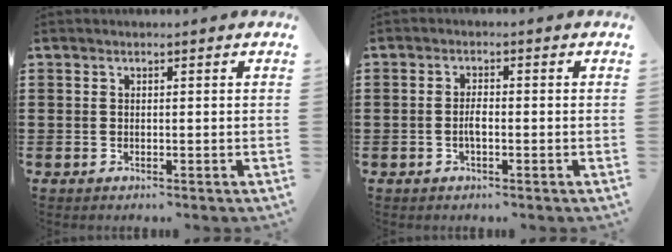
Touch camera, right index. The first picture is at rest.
{"total": 1.9, "force": [-0.5, 0.7, 1.7], "torque": [-0.039, 0.001, -0.013]}